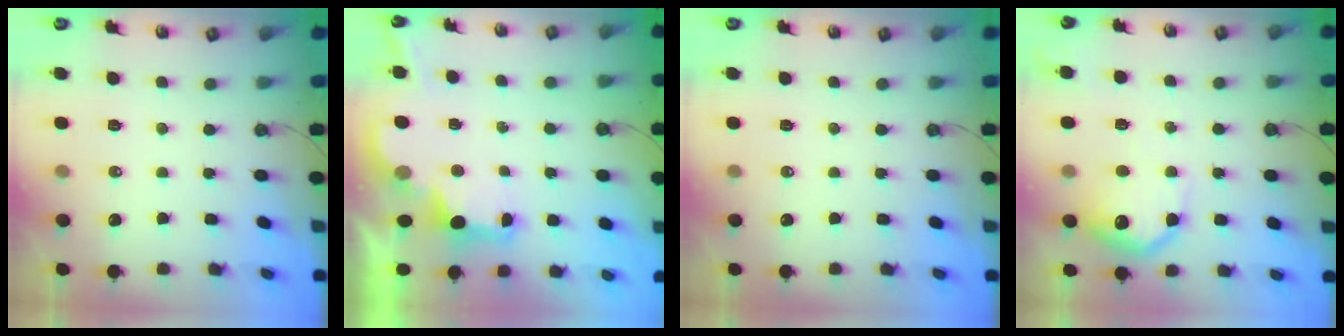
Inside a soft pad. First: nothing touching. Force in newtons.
{"total": 2.8, "press": 2.7, "slide": 0.9}
{"total": 0.0}
{"total": 13.3, "press": 13.3, "slide": 0.5}